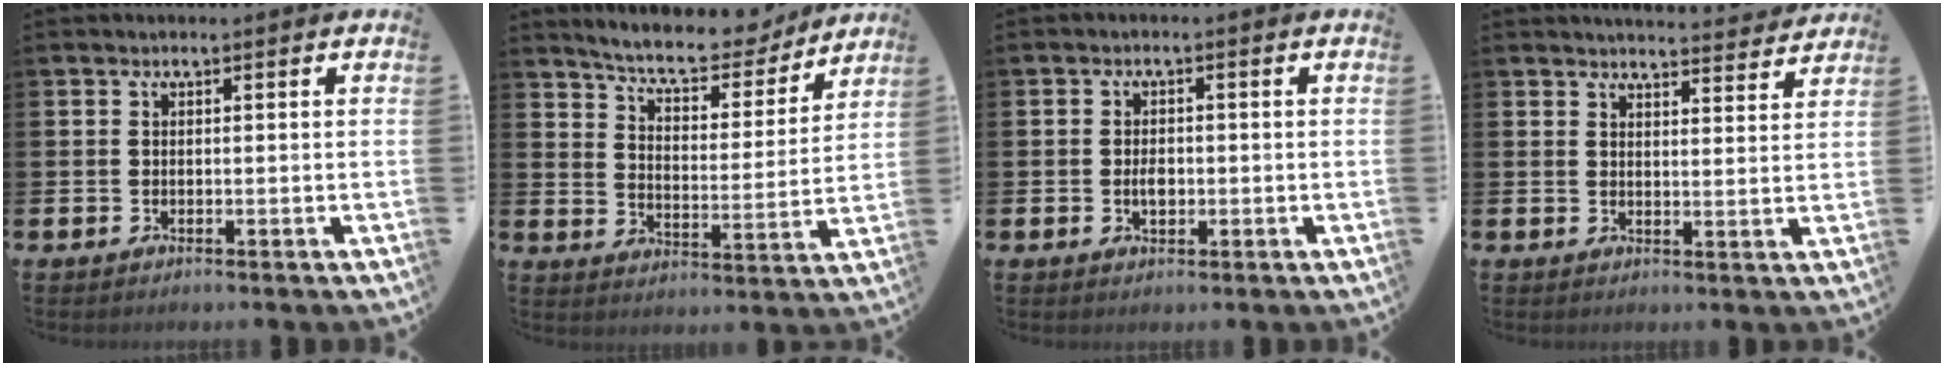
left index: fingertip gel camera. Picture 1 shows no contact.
{"total": 8.1, "force": [7.5, 1.8, 2.3], "torque": [-0.066, -0.054, 0.128]}
{"total": 2.2, "force": [-0.3, 1.4, 1.7], "torque": [-0.024, 0.000, -0.008]}
{"total": 4.4, "force": [4.4, 0.2, 0.1], "torque": [-0.001, -0.034, 0.077]}